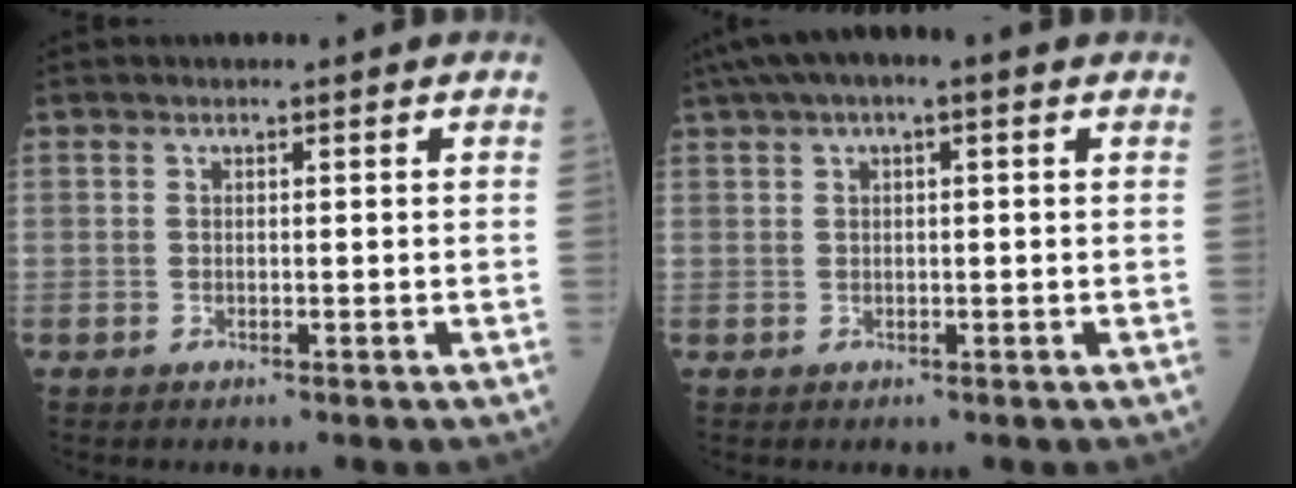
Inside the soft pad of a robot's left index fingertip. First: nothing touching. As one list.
[{"total": 7.1, "force": [4.2, 1.8, 5.5], "torque": [-0.098, 0.042, 0.066]}]